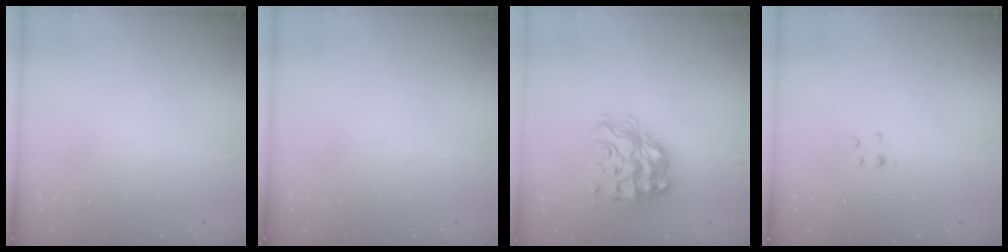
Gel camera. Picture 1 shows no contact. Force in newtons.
{"total": 0.0}
{"total": 17.4, "press": 17.3, "slide": 1.7}
{"total": 2.8, "press": 2.8, "slide": 0.4}